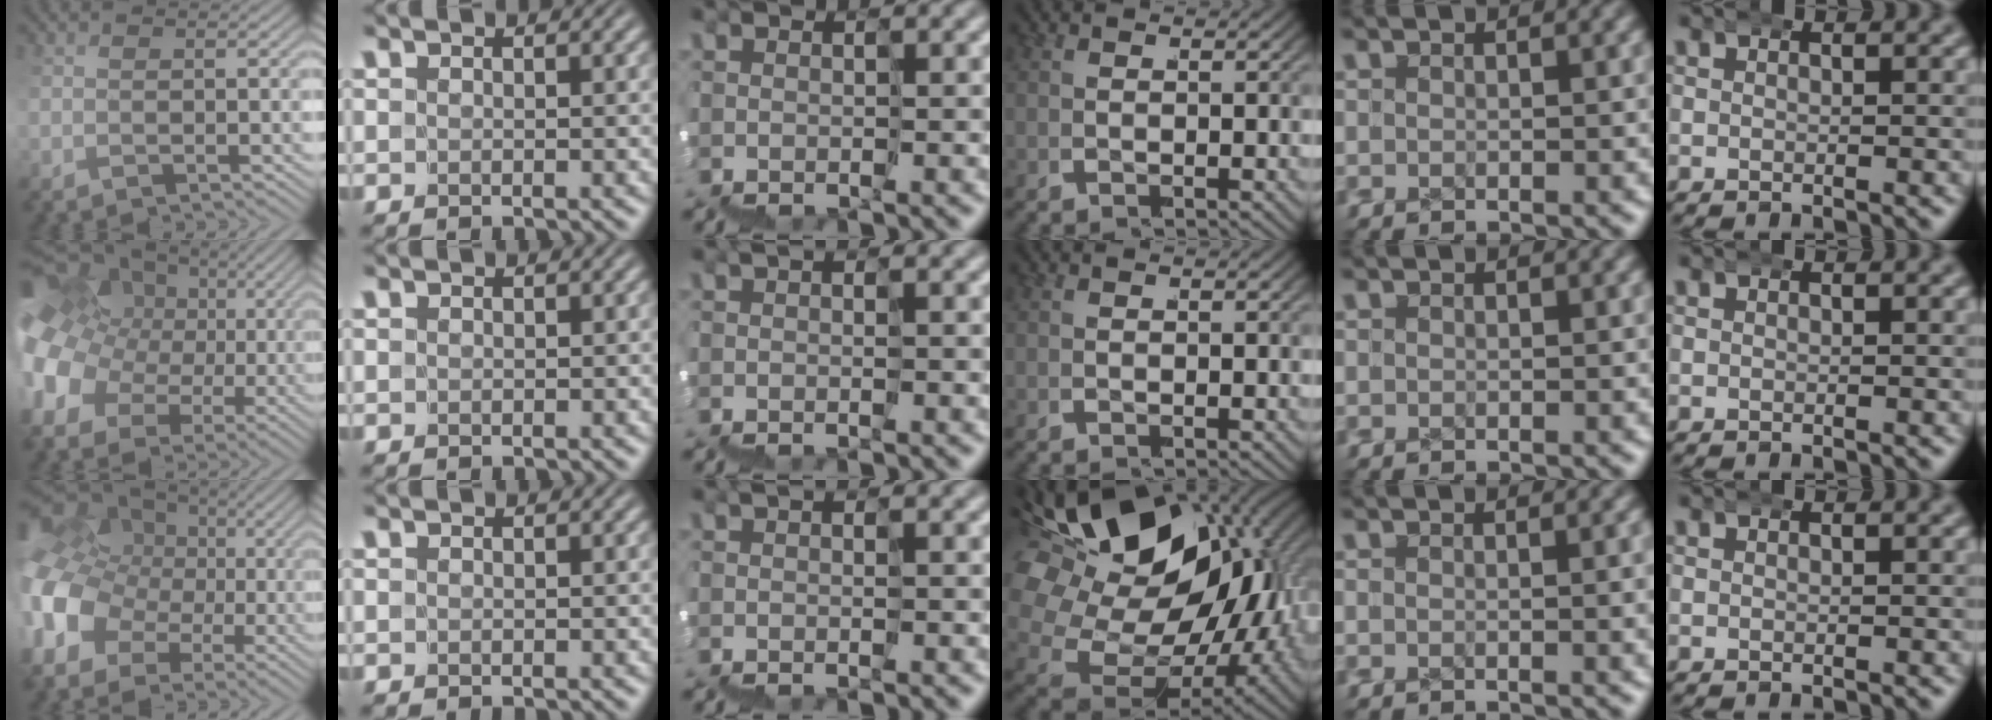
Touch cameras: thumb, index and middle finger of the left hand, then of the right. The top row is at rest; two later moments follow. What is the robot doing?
{"motion": "wrap", "object": "ethernet cable"}